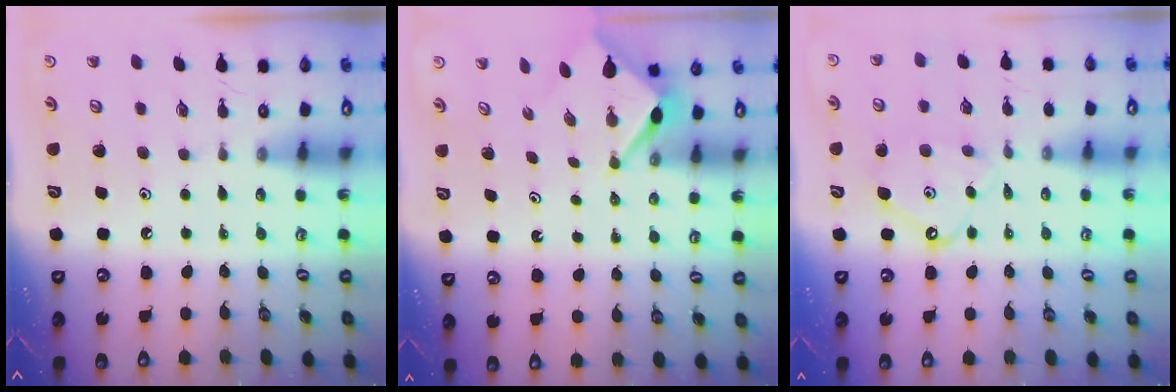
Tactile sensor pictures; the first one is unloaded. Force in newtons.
{"total": 2.9, "press": 2.9, "slide": 0.3}
{"total": 9.2, "press": 9.2, "slide": 0.8}